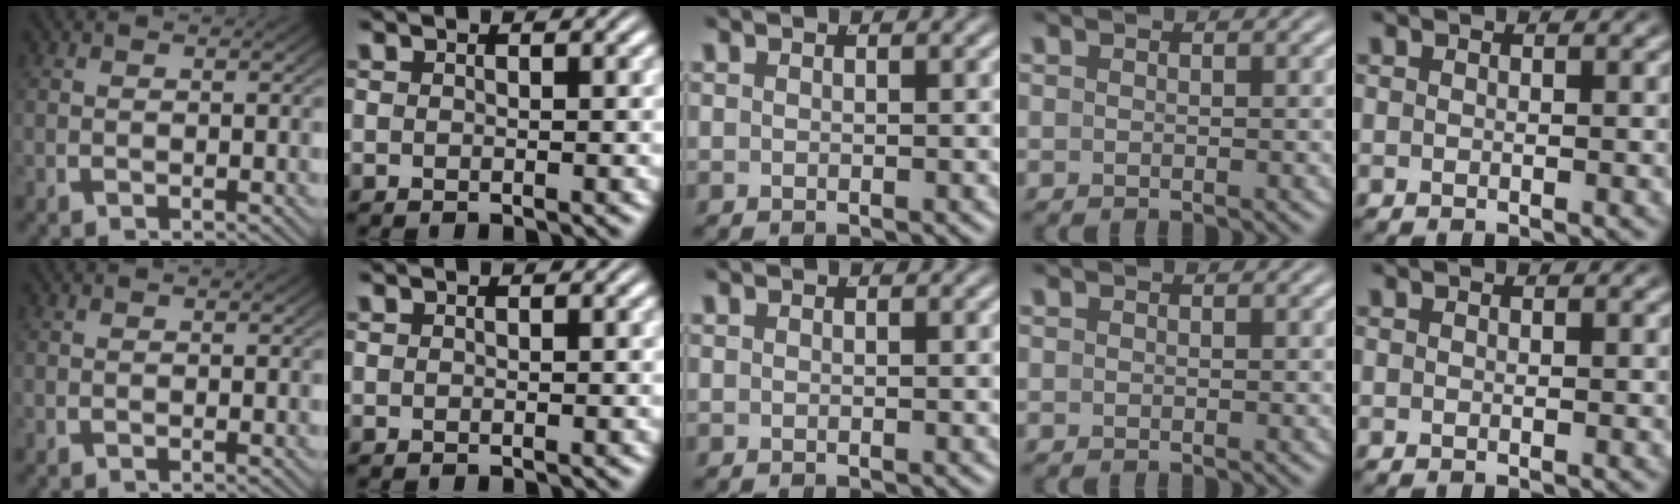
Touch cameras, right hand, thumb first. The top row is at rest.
{}